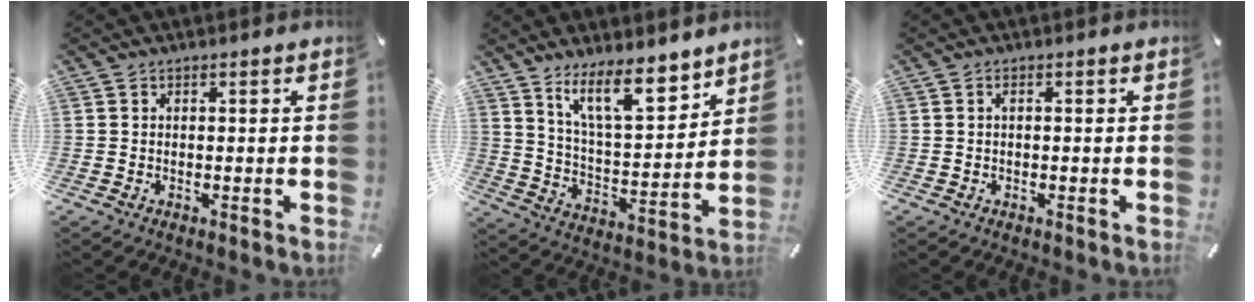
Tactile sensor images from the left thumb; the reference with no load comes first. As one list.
[{"total": 13.5, "force": [10.0, 4.8, 7.7], "torque": [-0.139, -0.057, 0.179]}, {"total": 0.7, "force": [0.1, 0.1, 0.7], "torque": [-0.015, 0.001, 0.002]}]